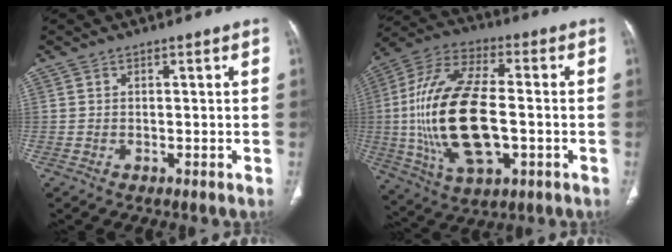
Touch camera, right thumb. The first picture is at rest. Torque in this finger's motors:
{"motor_torque": [2.13, 2.62, 2.72, -0.05, 0.93]}